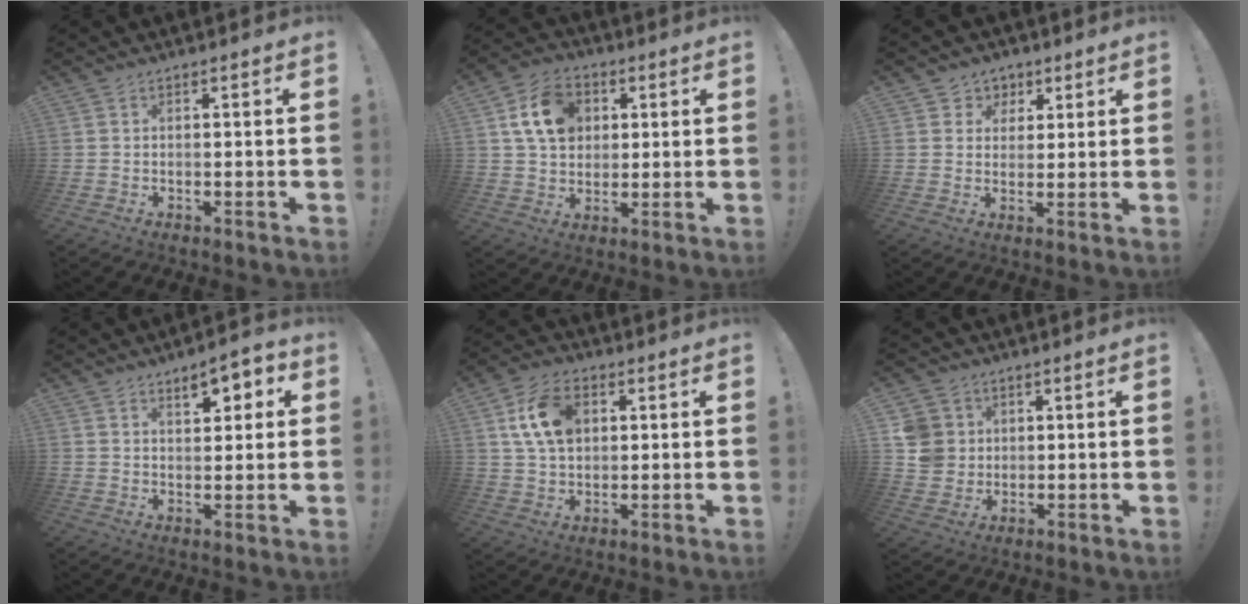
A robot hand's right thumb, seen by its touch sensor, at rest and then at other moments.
{"total": 14.0, "force": [4.2, 10.7, 7.9], "torque": [-0.119, 0.001, 0.086]}
{"total": 5.3, "force": [1.8, 5.0, 0.4], "torque": [-0.001, -0.014, 0.035]}
{"total": 7.1, "force": [3.8, 3.3, 4.9], "torque": [-0.049, -0.019, 0.058]}
{"total": 13.5, "force": [3.7, 9.2, 9.1], "torque": [-0.158, 0.008, 0.074]}
{"total": 7.2, "force": [1.8, 6.7, 1.9], "torque": [-0.036, -0.006, 0.037]}